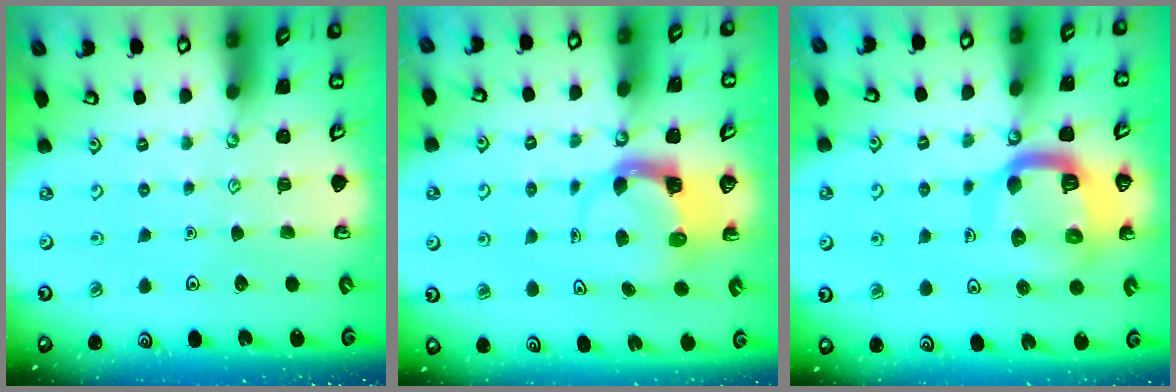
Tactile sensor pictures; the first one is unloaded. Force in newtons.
{"total": 3.7, "press": 3.7, "slide": 0.5}
{"total": 12.7, "press": 12.6, "slide": 1.3}